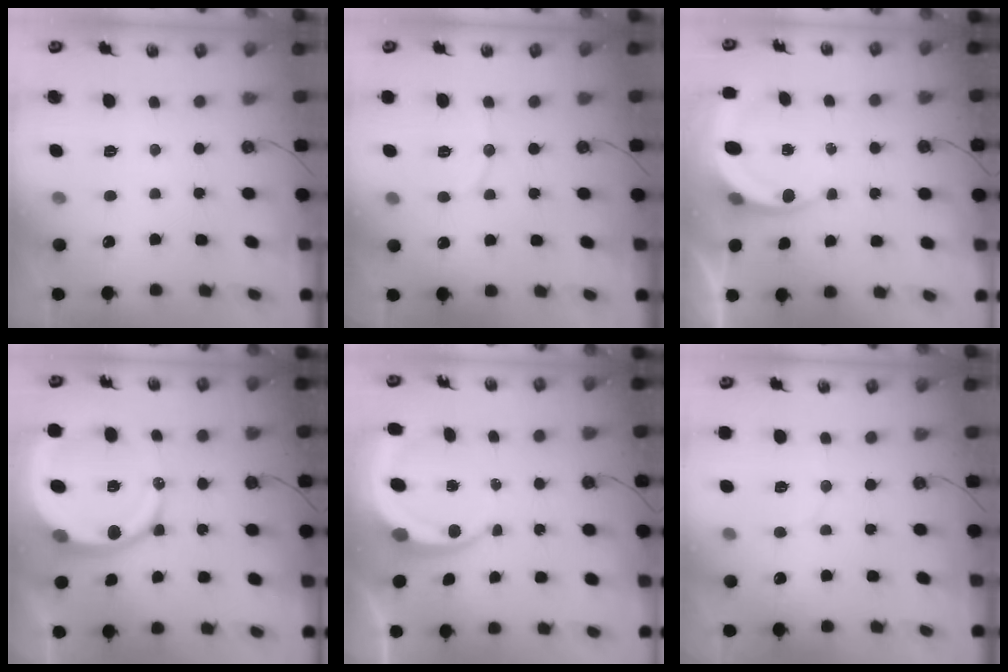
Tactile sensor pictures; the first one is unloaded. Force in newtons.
{"total": 7.1, "press": 7.1, "slide": 0.0}
{"total": 5.2, "press": 5.2, "slide": 0.6}
{"total": 17.3, "press": 17.1, "slide": 2.3}
{"total": 6.1, "press": 6.1, "slide": 0.7}
{"total": 4.8, "press": 4.7, "slide": 0.8}